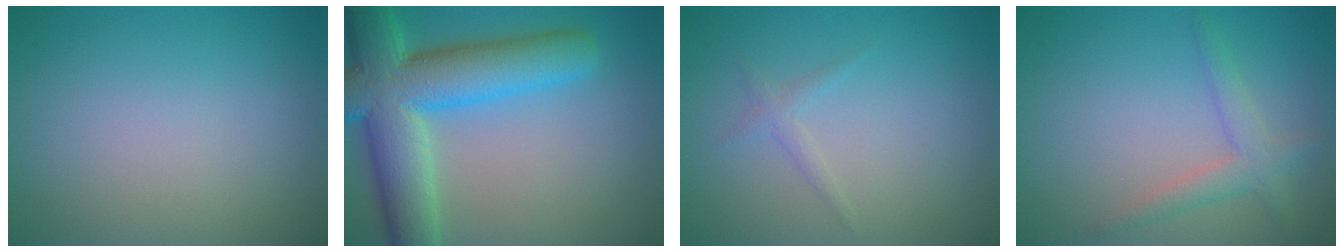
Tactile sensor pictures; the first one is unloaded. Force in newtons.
{"total": 10.8, "press": 10.7, "slide": 0.8}
{"total": 1.0, "press": 1.0, "slide": 0.1}
{"total": 2.4, "press": 2.4, "slide": 0.2}